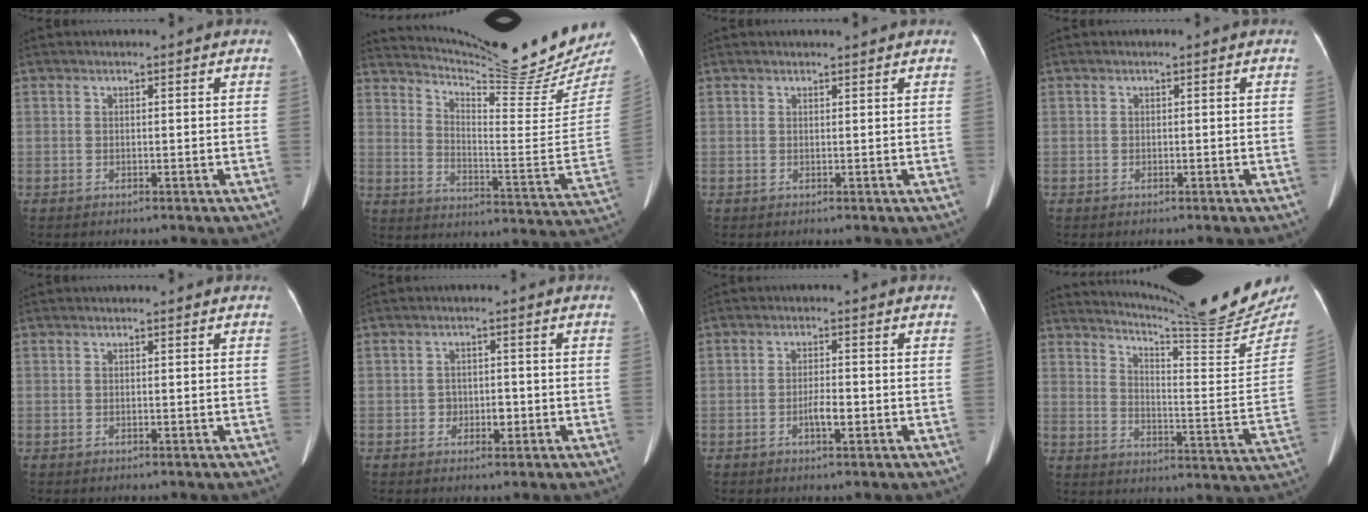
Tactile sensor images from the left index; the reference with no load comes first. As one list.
[{"total": 21.5, "force": [20.3, -0.4, 7.0], "torque": [-0.124, -0.113, 0.270]}, {"total": 1.8, "force": [1.7, 0.1, 0.4], "torque": [-0.011, 0.007, 0.022]}, {"total": 0.0}, {"total": 0.0}, {"total": 2.5, "force": [-0.7, 1.8, 1.5], "torque": [-0.020, 0.004, -0.008]}, {"total": 2.7, "force": [-1.0, 0.7, 2.4], "torque": [-0.045, 0.002, -0.015]}, {"total": 20.4, "force": [19.3, -0.3, 6.6], "torque": [-0.109, -0.105, 0.246]}]